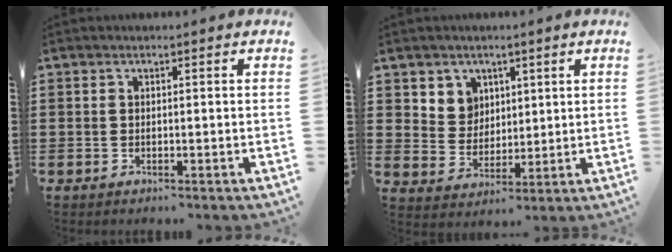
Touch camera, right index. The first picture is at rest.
{"total": 5.5, "force": [3.0, 4.6, 0.7], "torque": [-0.032, 0.006, 0.055]}